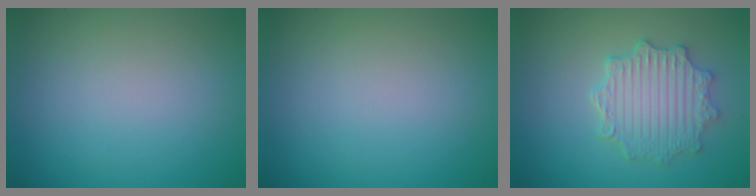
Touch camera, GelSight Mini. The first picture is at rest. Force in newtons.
{"total": 0.0}
{"total": 4.7, "press": 3.9, "slide": 2.5}